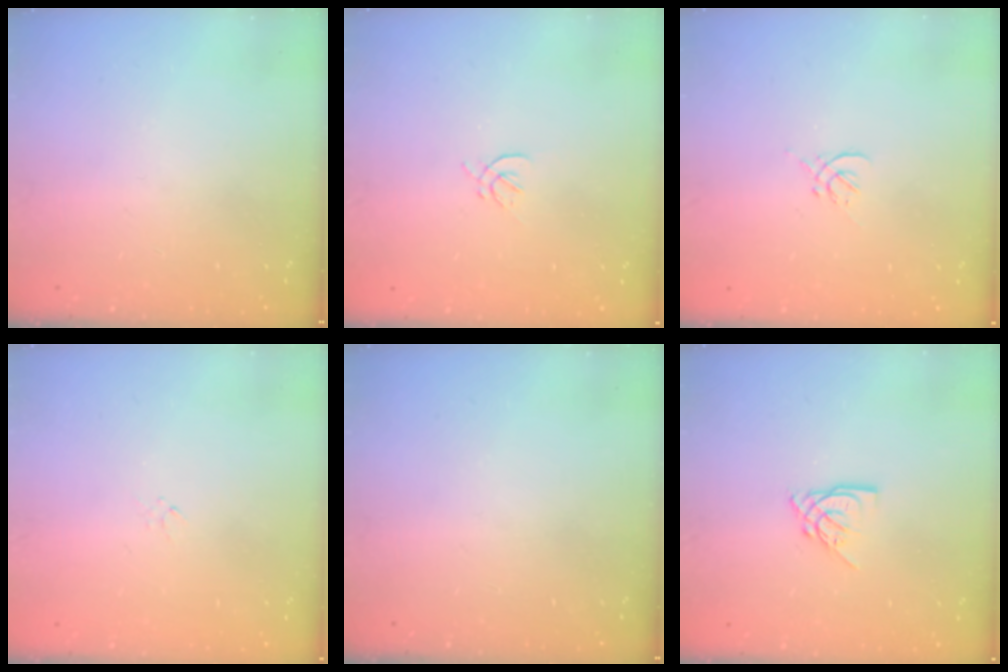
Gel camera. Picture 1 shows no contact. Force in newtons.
{"total": 1.7, "press": 1.6, "slide": 0.6}
{"total": 0.0}
{"total": 0.0}
{"total": 0.0}
{"total": 5.0, "press": 5.0, "slide": 0.6}